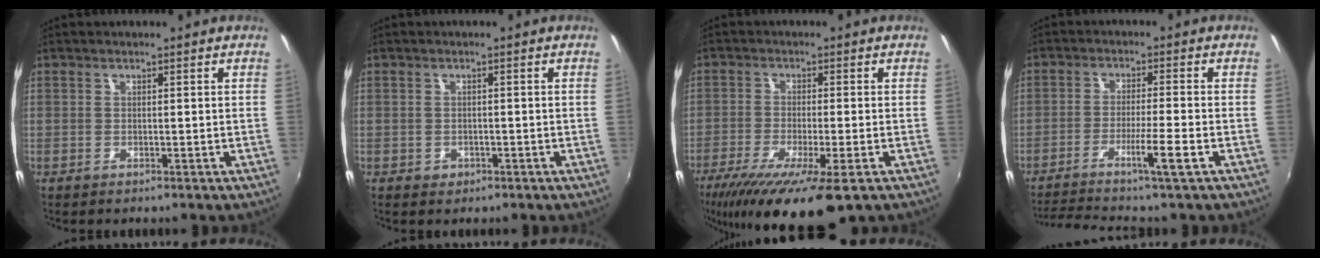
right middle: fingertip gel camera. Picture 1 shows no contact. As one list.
[{"total": 1.6, "force": [-0.6, 1.4, 0.6], "torque": [-0.011, -0.001, -0.006]}, {"total": 14.4, "force": [-9.1, 2.1, 10.9], "torque": [-0.211, -0.054, -0.151]}, {"total": 8.0, "force": [-5.7, -1.2, 5.5], "torque": [-0.113, -0.009, -0.099]}]